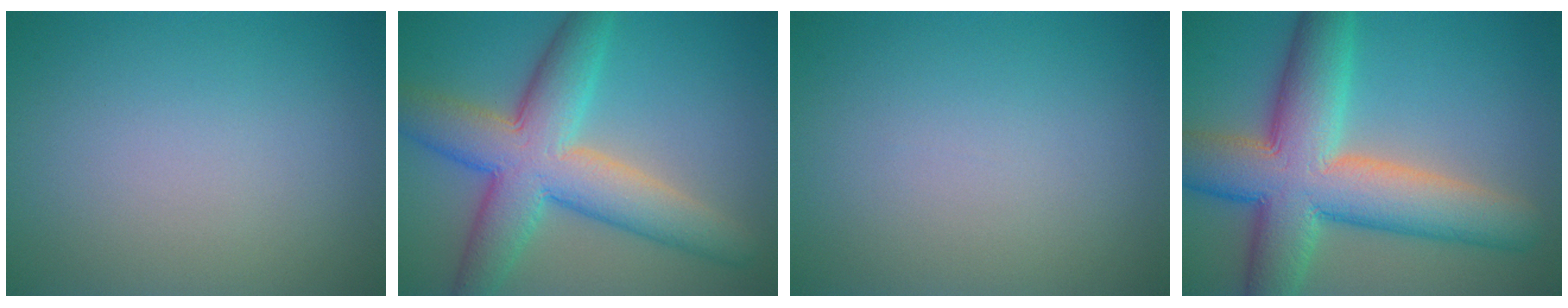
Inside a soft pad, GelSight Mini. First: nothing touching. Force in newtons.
{"total": 9.4, "press": 9.3, "slide": 0.5}
{"total": 0.0}
{"total": 11.8, "press": 11.8, "slide": 0.9}